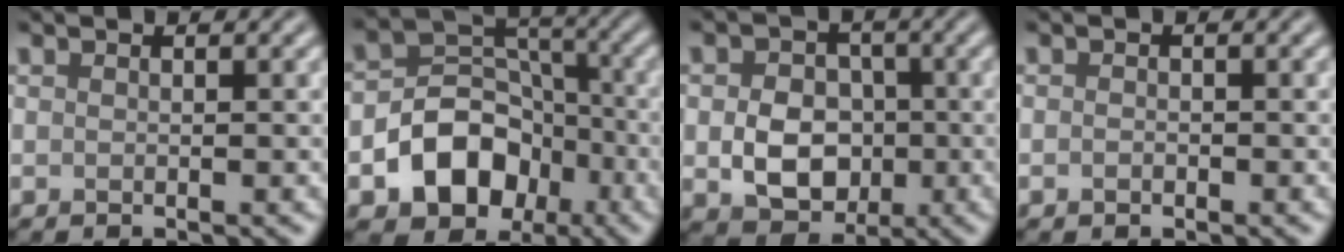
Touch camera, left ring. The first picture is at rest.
{"total": 8.1, "force": [-3.2, 6.2, 4.2], "torque": [-0.057, -0.002, -0.057]}
{"total": 5.8, "force": [-0.9, 4.5, 3.5], "torque": [-0.061, -0.005, -0.016]}
{"total": 0.7, "force": [-0.3, 0.5, 0.4], "torque": [-0.006, -0.002, -0.005]}